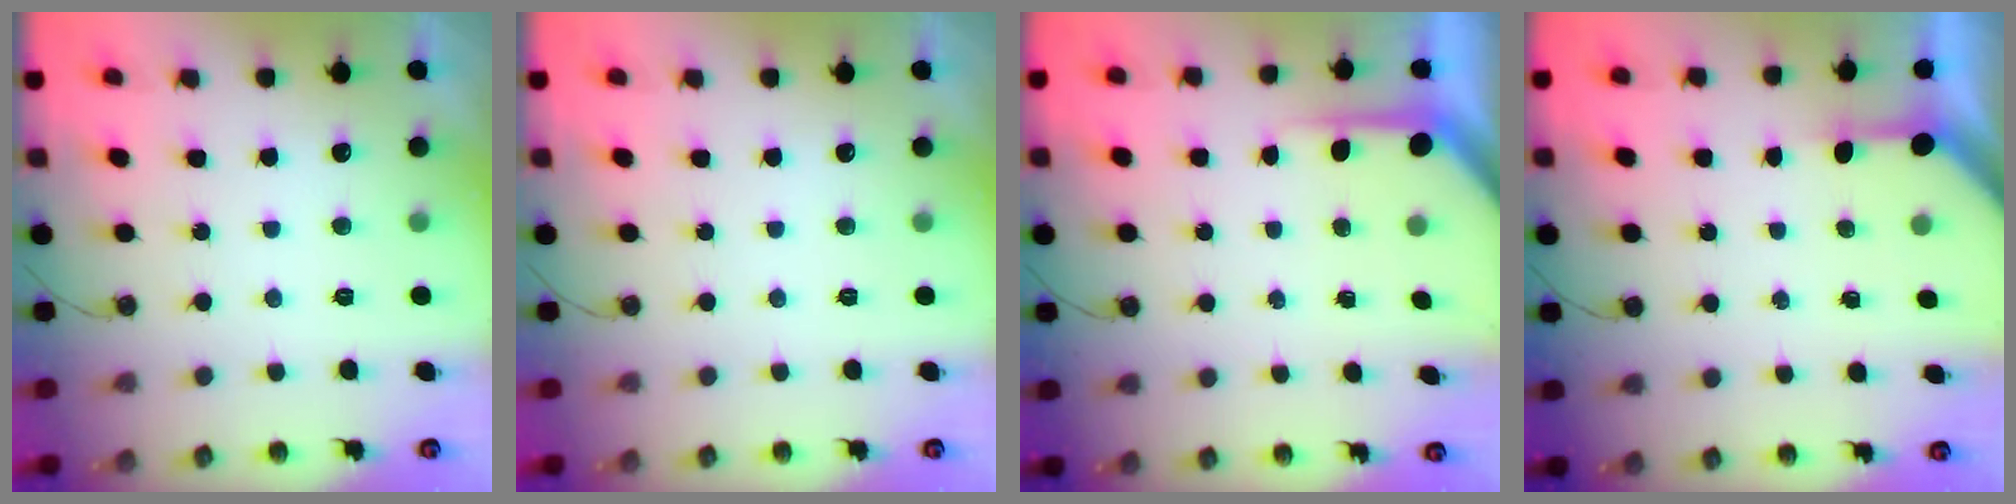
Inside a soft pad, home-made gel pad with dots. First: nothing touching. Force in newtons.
{"total": 0.0}
{"total": 4.1, "press": 4.1, "slide": 0.2}
{"total": 3.1, "press": 3.1, "slide": 0.3}